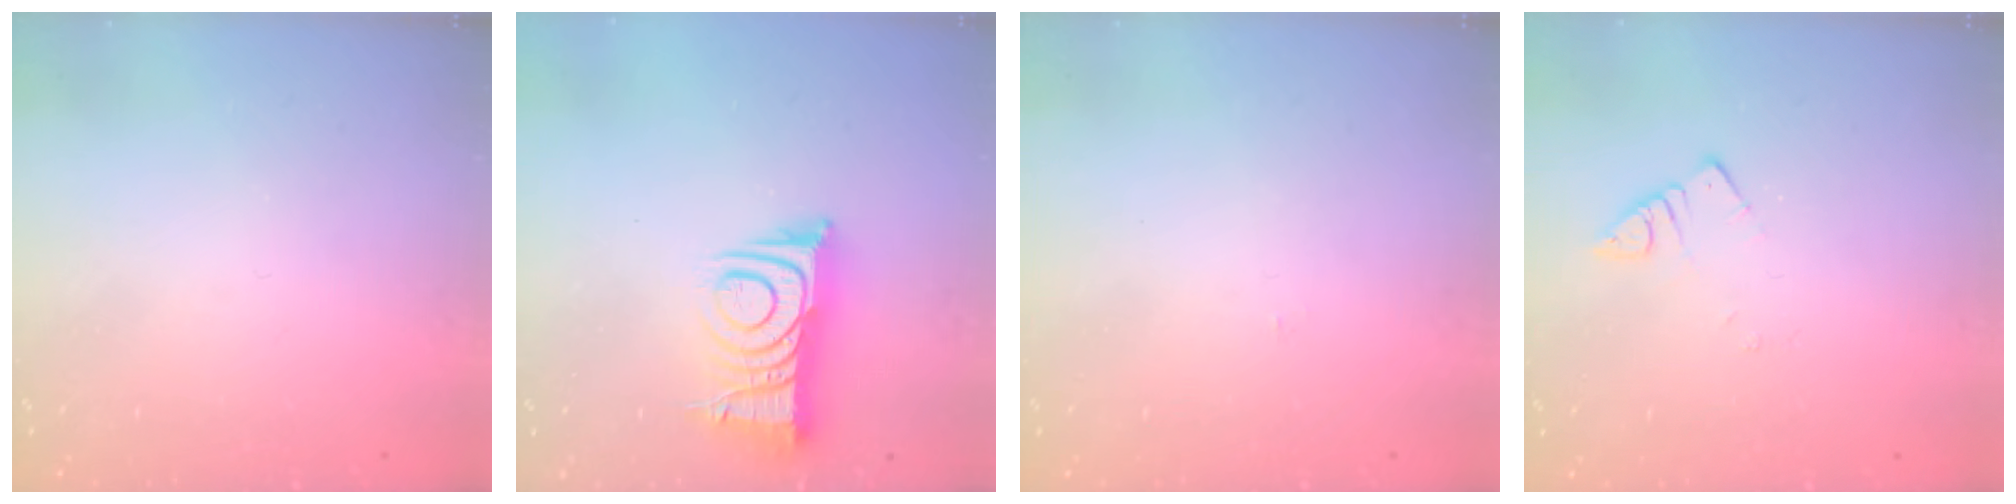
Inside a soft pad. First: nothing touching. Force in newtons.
{"total": 11.0, "press": 11.0, "slide": 0.6}
{"total": 2.2, "press": 2.2, "slide": 0.3}
{"total": 2.5, "press": 2.5, "slide": 0.3}